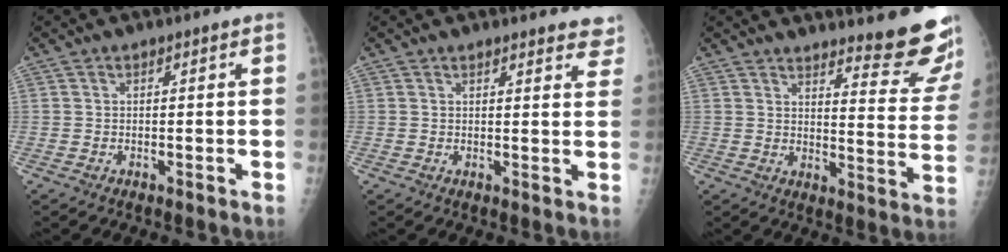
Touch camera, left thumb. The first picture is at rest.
{"total": 6.6, "force": [5.9, 1.8, 2.3], "torque": [0.005, -0.025, 0.053]}
{"total": 15.4, "force": [13.5, 2.1, 7.0], "torque": [-0.060, -0.142, 0.159]}